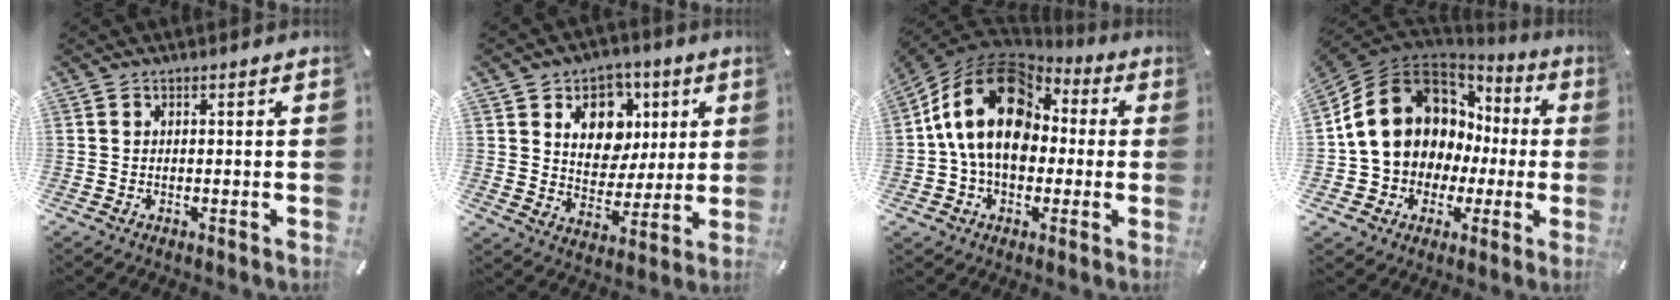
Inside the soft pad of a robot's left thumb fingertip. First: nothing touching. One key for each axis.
{"total": 12.4, "fx": 4.3, "fy": 10.3, "fz": 5.3, "tx": -0.075, "ty": -0.020, "tz": 0.081}
{"total": 19.7, "fx": 2.1, "fy": 14.9, "fz": 12.8, "tx": -0.255, "ty": 0.005, "tz": 0.033}
{"total": 19.5, "fx": 3.6, "fy": 16.0, "fz": 10.6, "tx": -0.209, "ty": -0.011, "tz": 0.078}